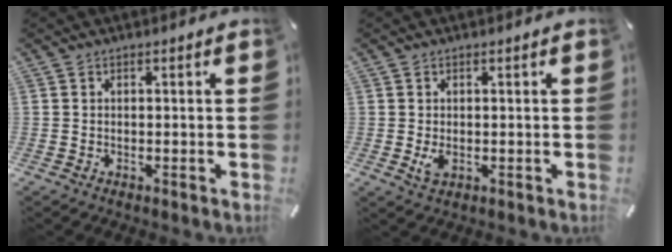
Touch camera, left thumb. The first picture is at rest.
{"total": 2.7, "force": [-0.3, 1.6, 2.2], "torque": [-0.044, -0.008, -0.009]}